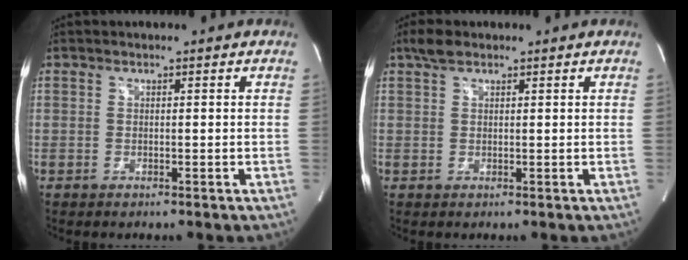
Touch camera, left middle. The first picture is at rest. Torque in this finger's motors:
{"motor_torque": [-0.09, 0.08, -0.39, -0.03]}